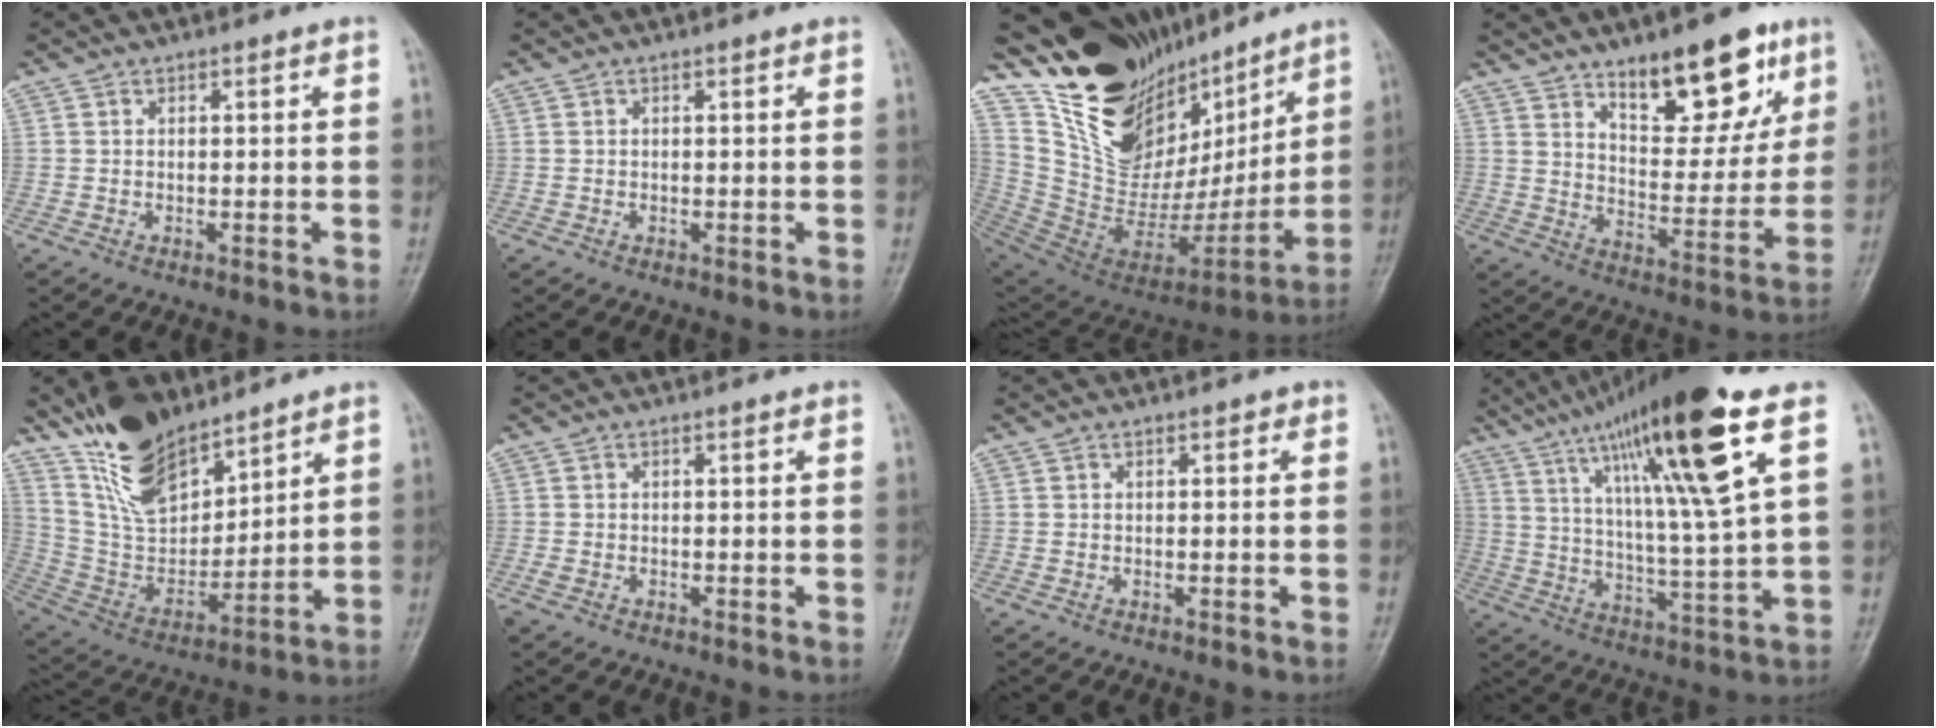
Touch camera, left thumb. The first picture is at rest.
{"total": 0.0}
{"total": 28.2, "force": [19.8, 14.1, 14.2], "torque": [-0.189, -0.086, 0.351]}
{"total": 17.3, "force": [10.4, 7.4, 11.6], "torque": [-0.109, -0.063, 0.163]}
{"total": 16.1, "force": [12.2, 7.0, 7.9], "torque": [-0.100, -0.071, 0.239]}
{"total": 1.2, "force": [-0.5, 0.6, 0.9], "torque": [-0.026, 0.001, -0.005]}
{"total": 0.6, "force": [0.2, 0.4, 0.3], "torque": [0.008, 0.000, -0.003]}
{"total": 22.3, "force": [11.2, 2.8, 19.1], "torque": [-0.320, -0.027, 0.189]}